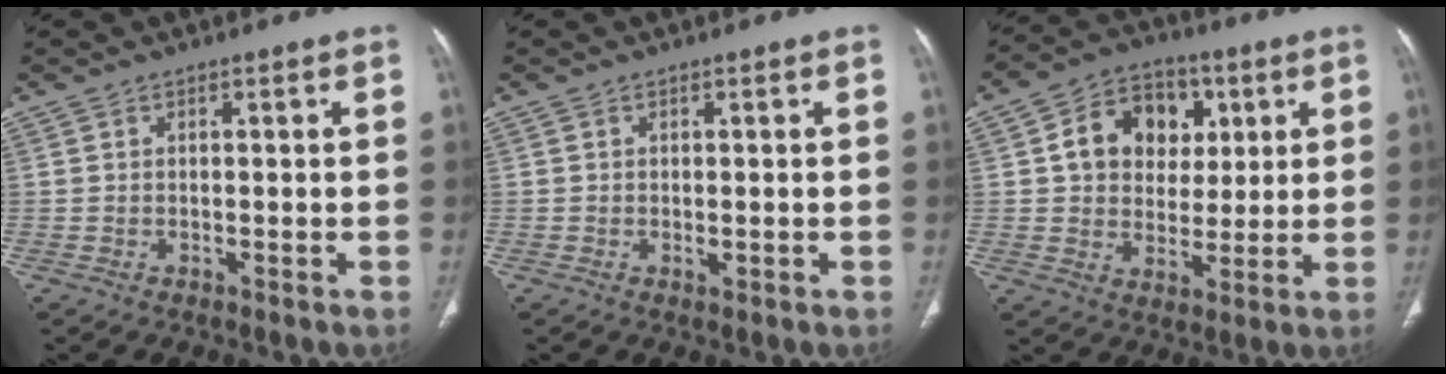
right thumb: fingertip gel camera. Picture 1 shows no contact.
{"total": 0.7, "force": [-0.1, 0.4, 0.5], "torque": [-0.008, -0.002, -0.002]}
{"total": 13.5, "force": [3.6, 10.8, 7.3], "torque": [-0.076, 0.002, 0.055]}